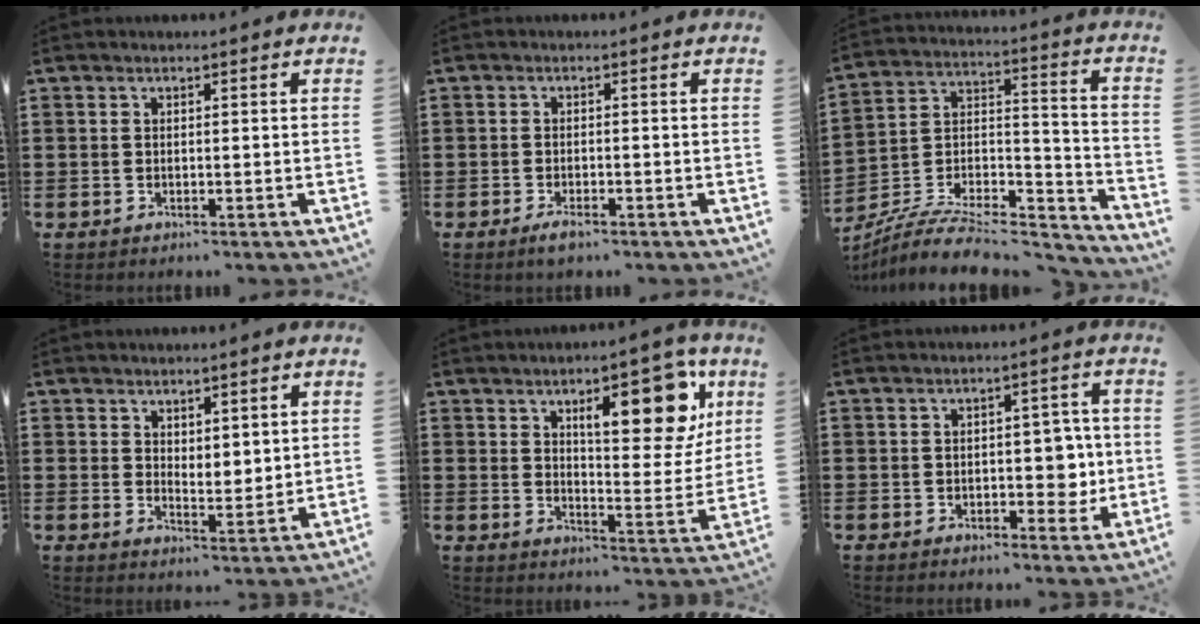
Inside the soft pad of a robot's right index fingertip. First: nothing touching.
{"total": 1.8, "force": [-1.3, 0.5, 1.2], "torque": [-0.023, -0.001, -0.023]}
{"total": 8.2, "force": [-7.2, 2.7, 3.0], "torque": [-0.056, 0.008, -0.142]}
{"total": 3.0, "force": [2.7, 1.2, 0.2], "torque": [-0.013, -0.003, 0.052]}
{"total": 13.6, "force": [6.5, 4.9, 10.9], "torque": [-0.154, -0.018, 0.102]}
{"total": 6.0, "force": [-0.3, 3.8, 4.7], "torque": [-0.056, -0.002, -0.012]}